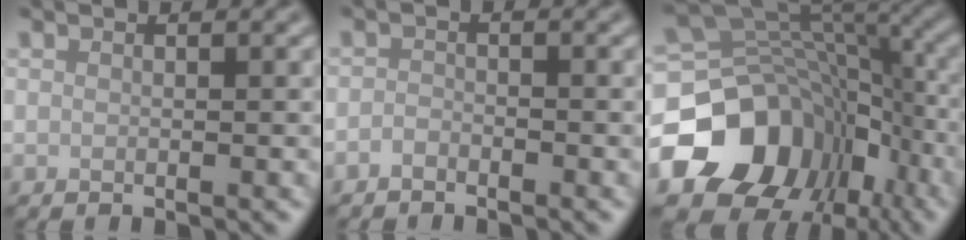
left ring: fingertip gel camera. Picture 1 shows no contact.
{"total": 1.0, "force": [-0.8, 0.4, 0.3], "torque": [-0.004, 0.001, -0.019]}
{"total": 14.8, "force": [-6.6, 11.6, 6.3], "torque": [-0.131, -0.012, -0.102]}